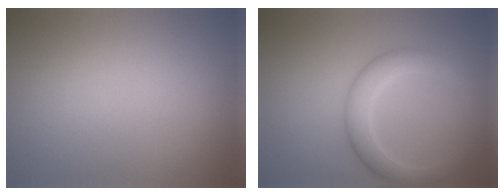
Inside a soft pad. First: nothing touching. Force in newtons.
{"total": 3.7, "press": 3.7, "slide": 0.2}